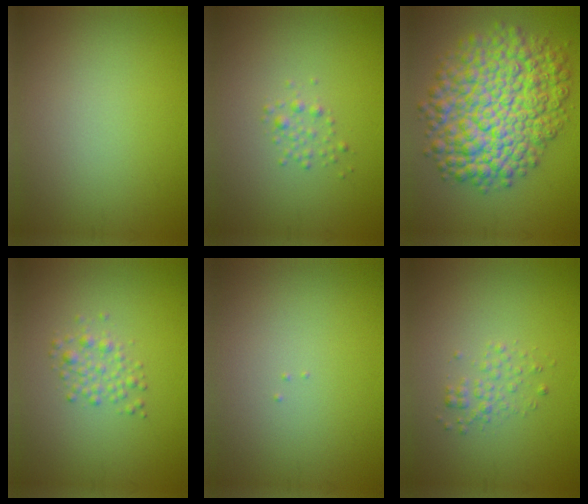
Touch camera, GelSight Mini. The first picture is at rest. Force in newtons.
{"total": 1.2, "press": 1.2, "slide": 0.0}
{"total": 11.3, "press": 11.3, "slide": 0.3}
{"total": 1.8, "press": 1.8, "slide": 0.0}
{"total": 0.0}
{"total": 1.4, "press": 1.4, "slide": 0.1}